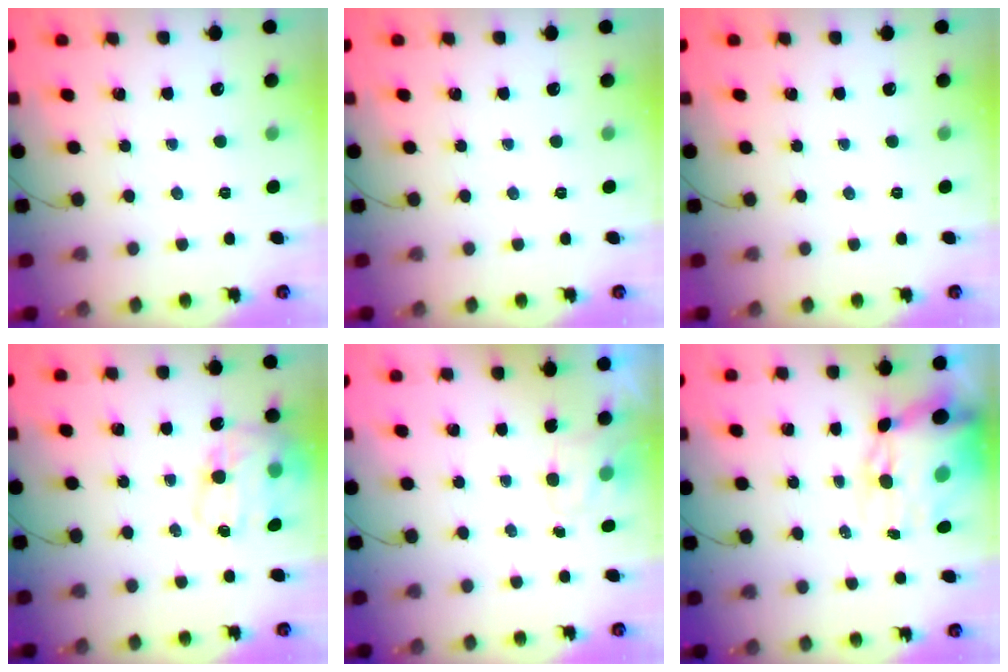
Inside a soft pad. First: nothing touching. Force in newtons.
{"total": 0.0}
{"total": 0.0}
{"total": 16.8, "press": 16.4, "slide": 3.6}
{"total": 1.4, "press": 0.7, "slide": 1.2}
{"total": 12.9, "press": 12.6, "slide": 2.9}